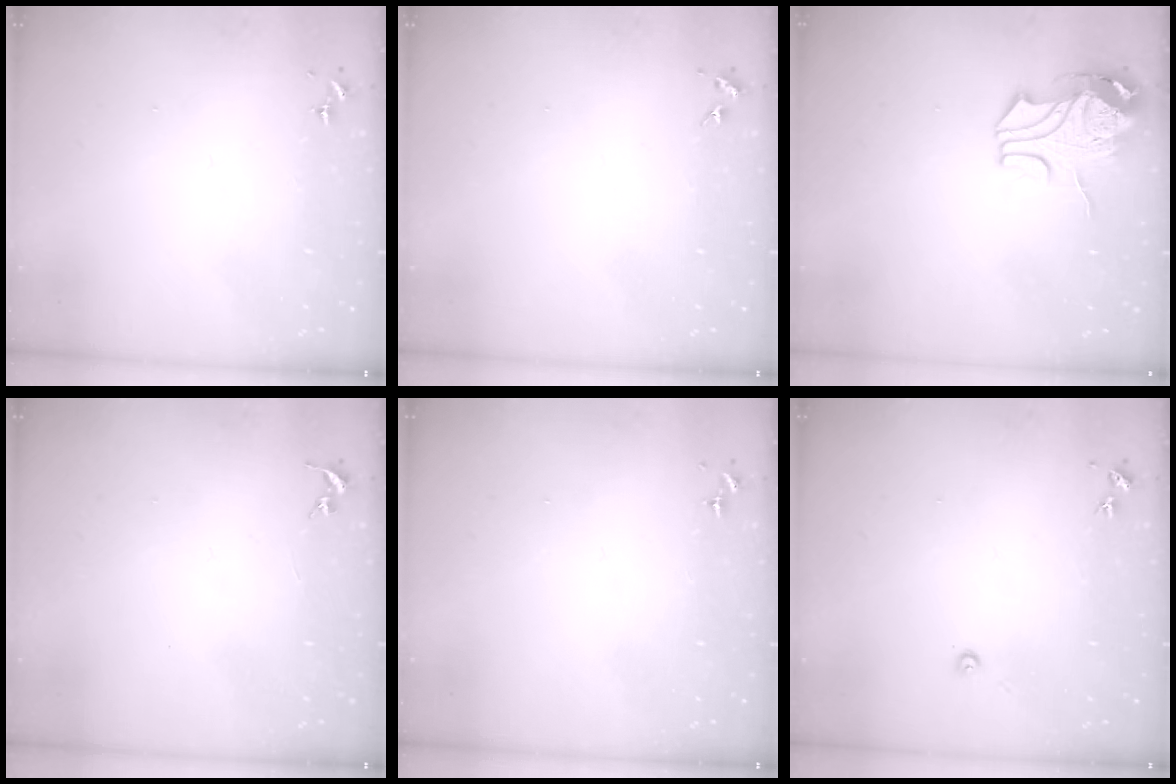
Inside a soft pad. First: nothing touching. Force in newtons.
{"total": 4.3, "press": 4.3, "slide": 0.6}
{"total": 10.5, "press": 10.4, "slide": 1.1}
{"total": 0.0}
{"total": 0.0}
{"total": 2.7, "press": 2.7, "slide": 0.2}